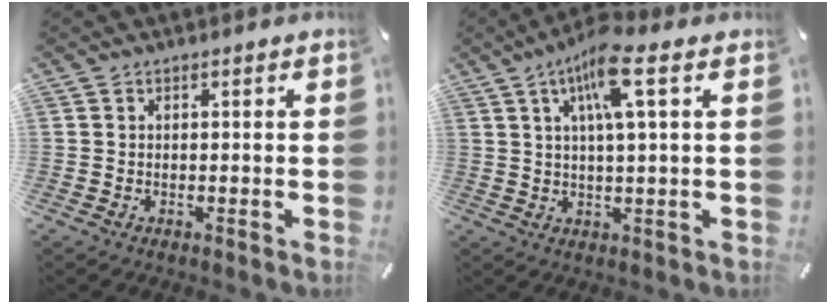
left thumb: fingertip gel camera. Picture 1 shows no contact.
{"total": 10.1, "force": [4.3, 1.9, 9.0], "torque": [-0.171, 0.005, 0.071]}